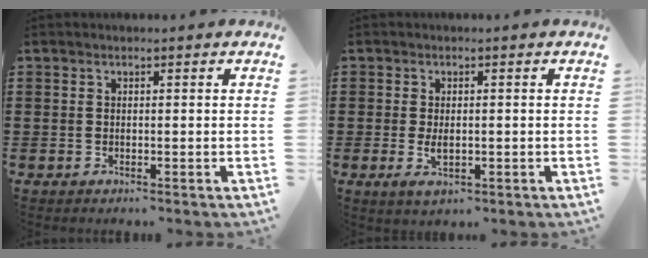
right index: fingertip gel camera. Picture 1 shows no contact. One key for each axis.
{"total": 2.7, "fx": -0.4, "fy": 1.3, "fz": 2.4, "tx": -0.054, "ty": -0.003, "tz": -0.008}